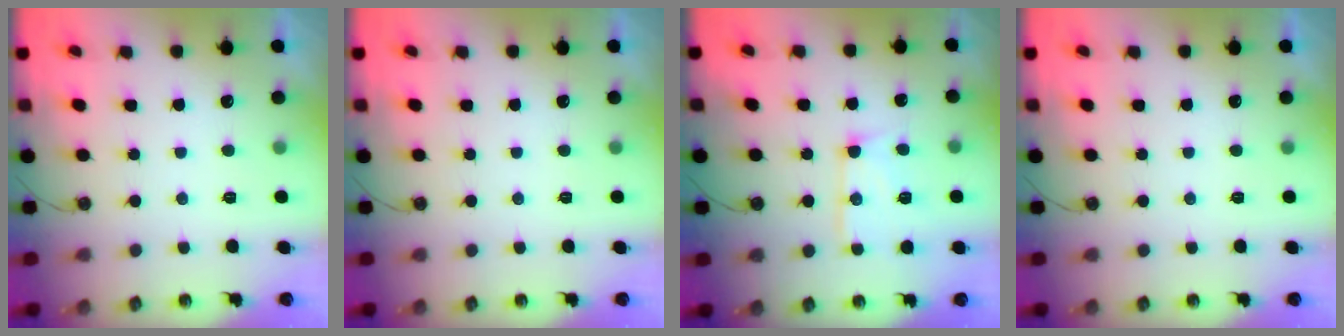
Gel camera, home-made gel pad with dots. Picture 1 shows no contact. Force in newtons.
{"total": 0.0}
{"total": 13.3, "press": 13.2, "slide": 1.2}
{"total": 0.0}